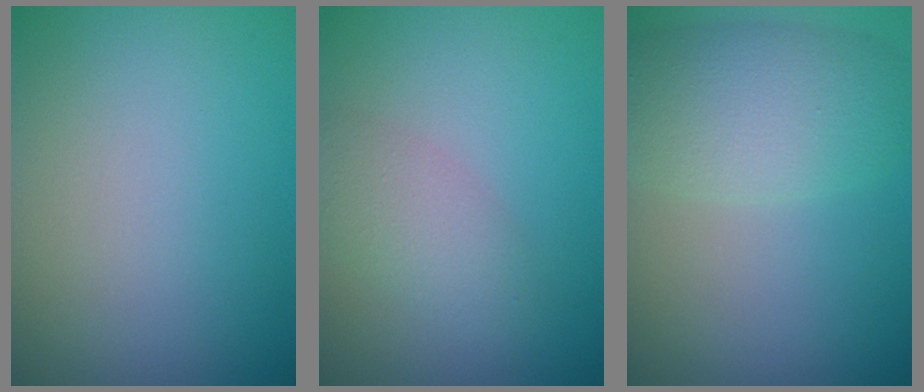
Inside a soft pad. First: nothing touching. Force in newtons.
{"total": 2.7, "press": 2.7, "slide": 0.1}
{"total": 5.3, "press": 5.3, "slide": 0.1}